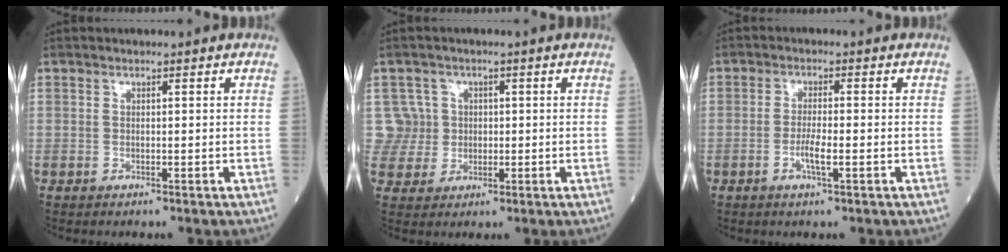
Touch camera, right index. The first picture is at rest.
{"total": 5.0, "force": [1.0, 4.9, -0.6], "torque": [0.031, 0.016, 0.021]}
{"total": 3.1, "force": [-1.0, 0.3, 3.0], "torque": [-0.056, -0.001, -0.021]}